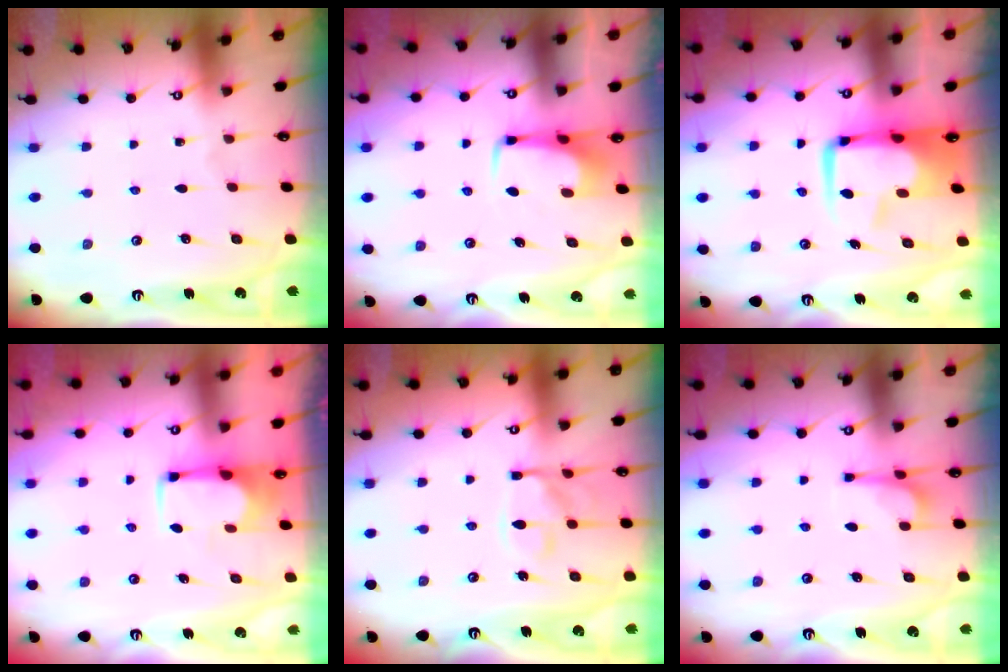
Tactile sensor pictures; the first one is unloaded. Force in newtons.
{"total": 2.9, "press": 2.9, "slide": 0.4}
{"total": 9.2, "press": 9.0, "slide": 1.8}
{"total": 1.8, "press": 1.7, "slide": 0.5}
{"total": 12.9, "press": 12.8, "slide": 1.4}
{"total": 3.6, "press": 3.5, "slide": 0.6}